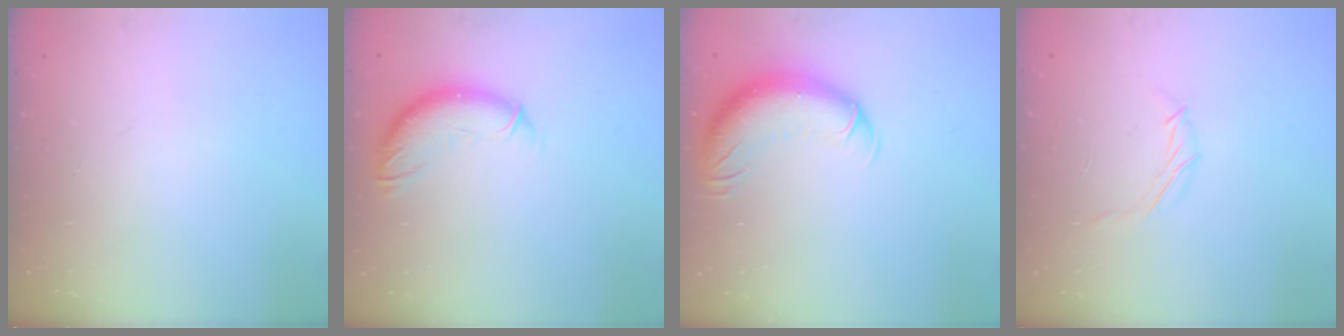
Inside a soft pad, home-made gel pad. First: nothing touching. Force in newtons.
{"total": 10.7, "press": 10.6, "slide": 1.0}
{"total": 13.5, "press": 13.2, "slide": 2.9}
{"total": 4.5, "press": 4.4, "slide": 0.9}